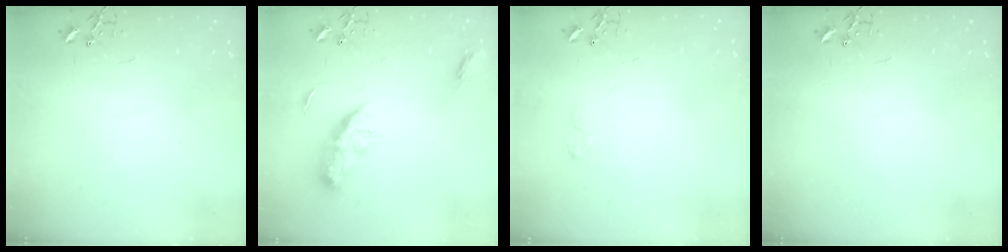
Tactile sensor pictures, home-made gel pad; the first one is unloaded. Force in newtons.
{"total": 9.6, "press": 9.6, "slide": 0.1}
{"total": 4.5, "press": 4.5, "slide": 0.7}
{"total": 0.0}